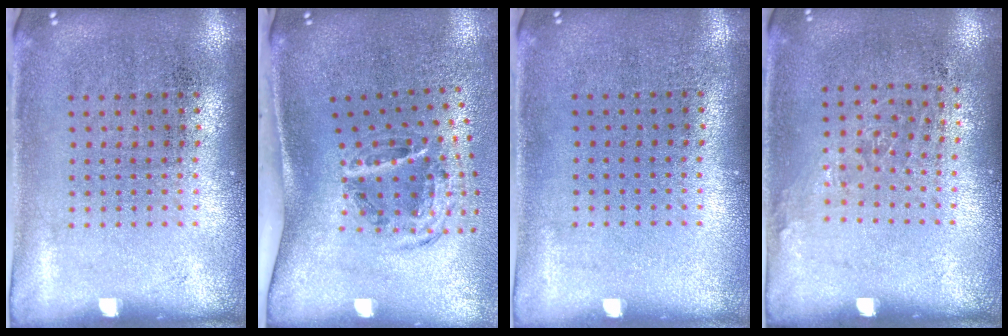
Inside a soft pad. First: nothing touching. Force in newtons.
{"total": 1.9, "press": 1.2, "slide": 1.4}
{"total": 0.0}
{"total": 0.9, "press": 0.7, "slide": 0.6}